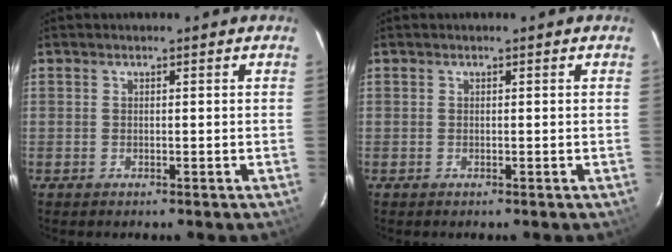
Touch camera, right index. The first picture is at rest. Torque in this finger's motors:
{"motor_torque": [0.13, 0.11, -0.02, 0.00]}